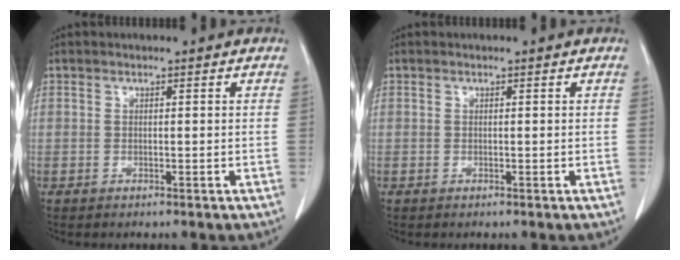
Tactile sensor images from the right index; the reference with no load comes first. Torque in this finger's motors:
{"motor_torque": [0.00, 0.00, 0.00, 0.00]}